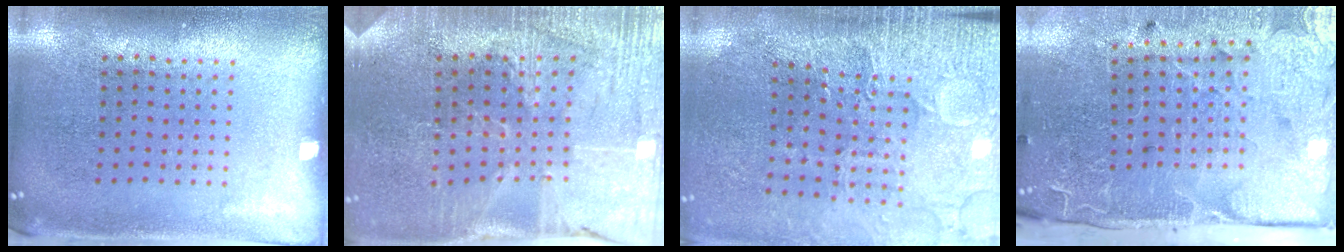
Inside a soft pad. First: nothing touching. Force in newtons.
{"total": 3.4, "press": 3.3, "slide": 0.7}
{"total": 3.5, "press": 3.4, "slide": 0.7}
{"total": 3.9, "press": 3.6, "slide": 1.5}